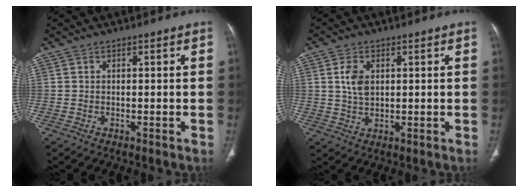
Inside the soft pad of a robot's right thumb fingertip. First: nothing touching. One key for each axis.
{"total": 5.0, "fx": 1.2, "fy": 3.2, "fz": 3.7, "tx": -0.068, "ty": -0.005, "tz": 0.024}